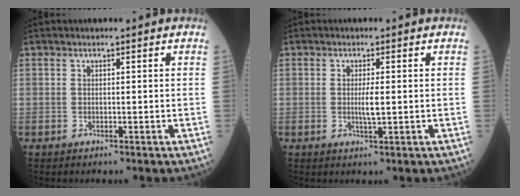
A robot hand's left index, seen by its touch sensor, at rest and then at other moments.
{"total": 2.3, "force": [-0.1, 0.3, 2.3], "torque": [-0.045, -0.002, 0.000]}